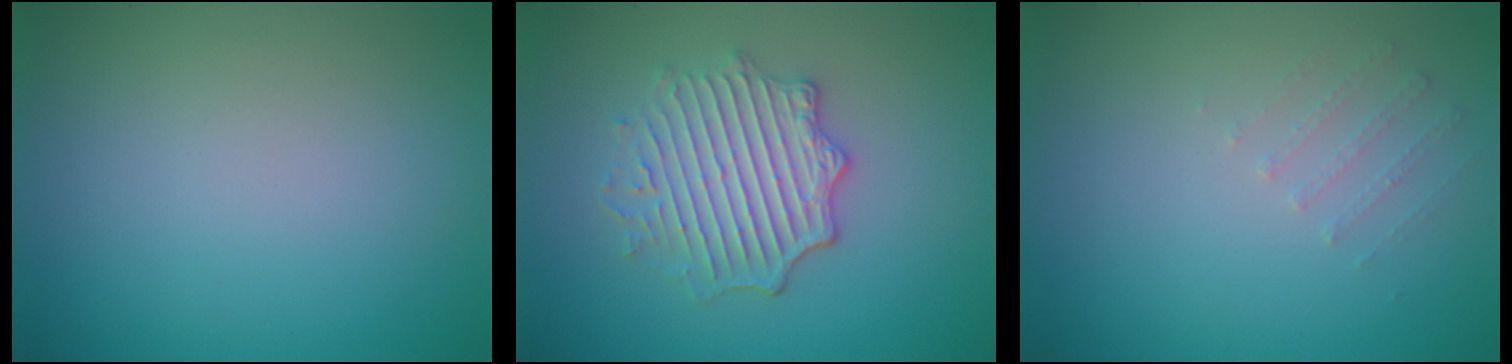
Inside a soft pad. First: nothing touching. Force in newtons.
{"total": 4.5, "press": 3.9, "slide": 2.3}
{"total": 0.6, "press": 0.5, "slide": 0.4}